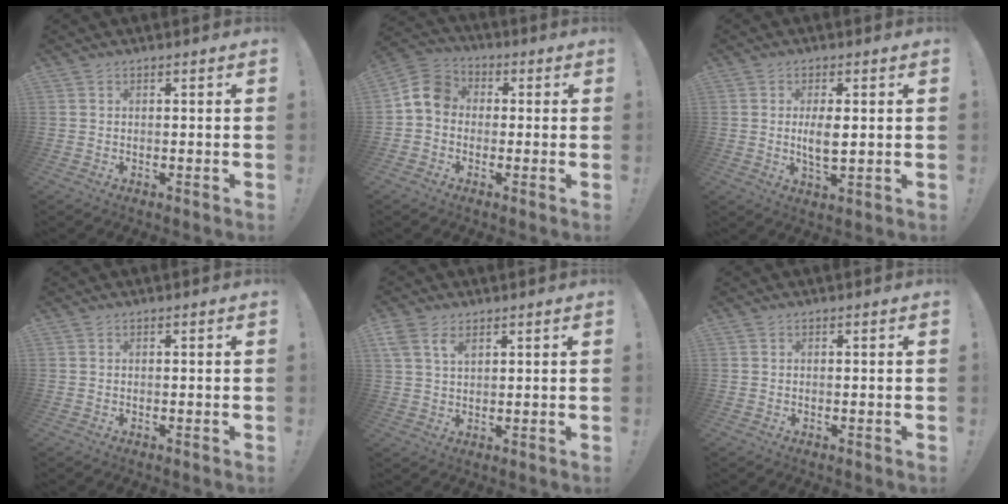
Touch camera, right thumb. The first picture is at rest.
{"total": 9.0, "force": [-0.1, 7.3, 5.3], "torque": [-0.096, 0.025, 0.003]}
{"total": 5.4, "force": [0.3, 2.2, 5.0], "torque": [-0.089, -0.010, -0.002]}
{"total": 0.0}
{"total": 5.4, "force": [3.0, 2.9, 3.5], "torque": [-0.061, -0.010, 0.055]}
{"total": 0.0}